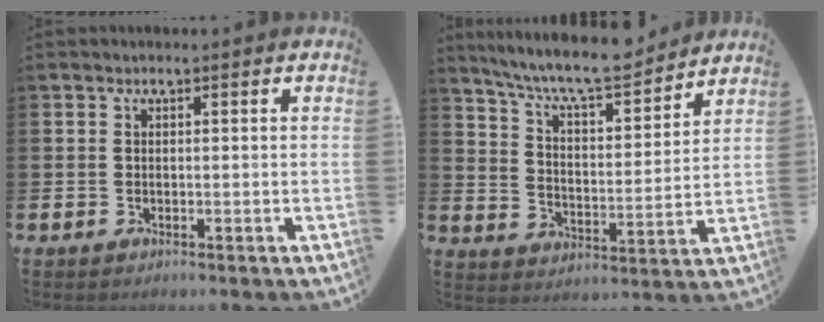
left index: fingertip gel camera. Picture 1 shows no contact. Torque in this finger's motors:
{"motor_torque": [0.87, -1.07, 0.83, 0.21]}